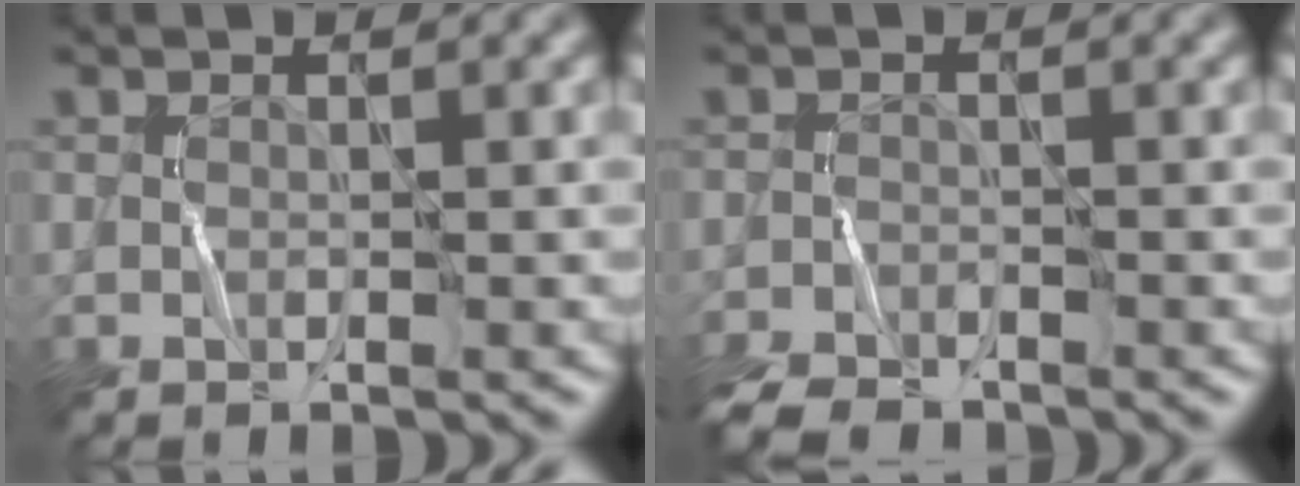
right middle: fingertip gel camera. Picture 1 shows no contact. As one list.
[{"total": 3.8, "force": [-3.4, 1.1, 1.2], "torque": [-0.026, -0.017, -0.070]}]